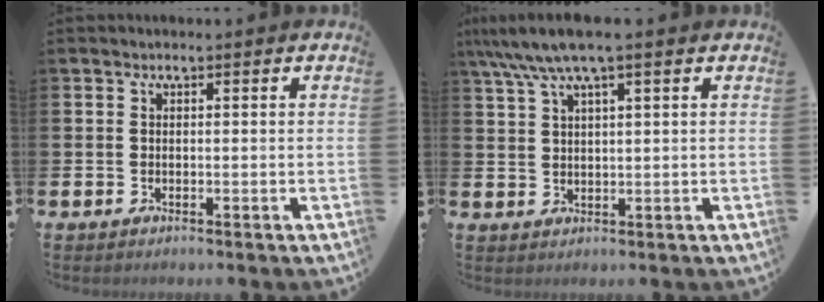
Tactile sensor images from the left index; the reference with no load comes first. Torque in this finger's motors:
{"motor_torque": [0.89, -1.25, 1.05, 0.21]}